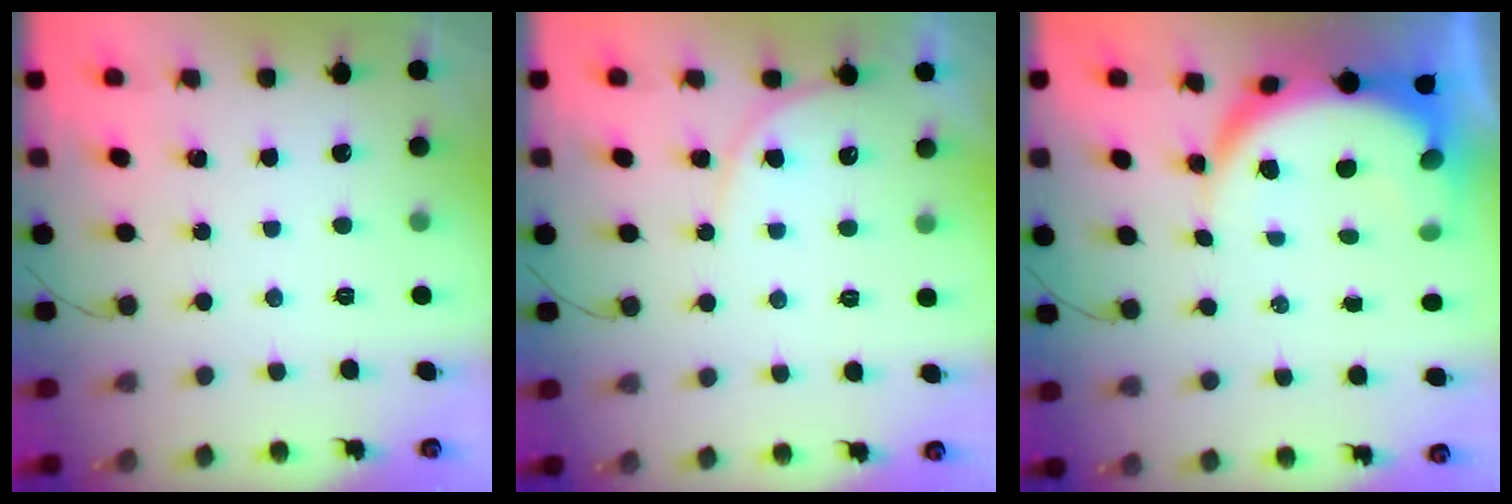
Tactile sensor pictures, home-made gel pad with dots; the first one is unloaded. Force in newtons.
{"total": 5.8, "press": 5.8, "slide": 0.4}
{"total": 10.4, "press": 10.3, "slide": 1.3}